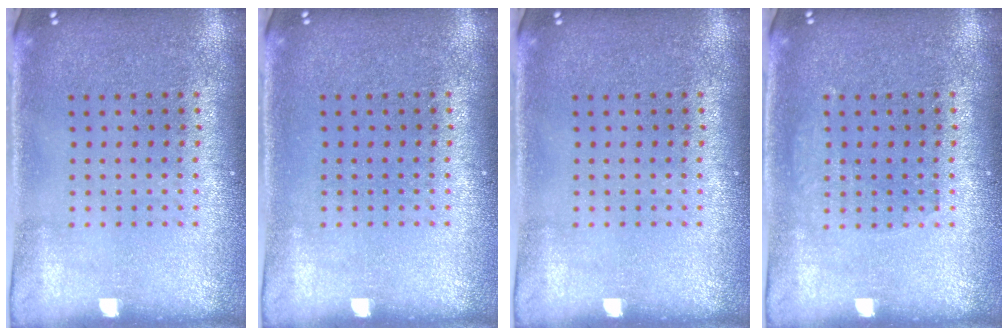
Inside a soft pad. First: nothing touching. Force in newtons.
{"total": 0.0}
{"total": 0.0}
{"total": 0.9, "press": 0.9, "slide": 0.2}